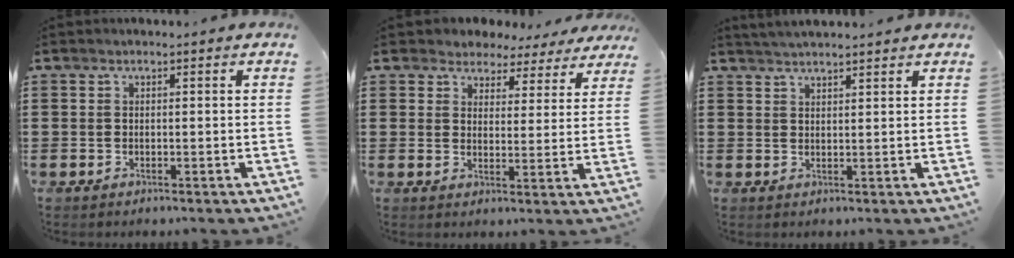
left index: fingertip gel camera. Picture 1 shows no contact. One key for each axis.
{"total": 4.1, "fx": 3.8, "fy": 1.6, "fz": 0.2, "tx": -0.029, "ty": -0.015, "tz": 0.067}
{"total": 2.2, "fx": 2.1, "fy": -0.2, "fz": 0.4, "tx": -0.012, "ty": -0.002, "tz": 0.041}